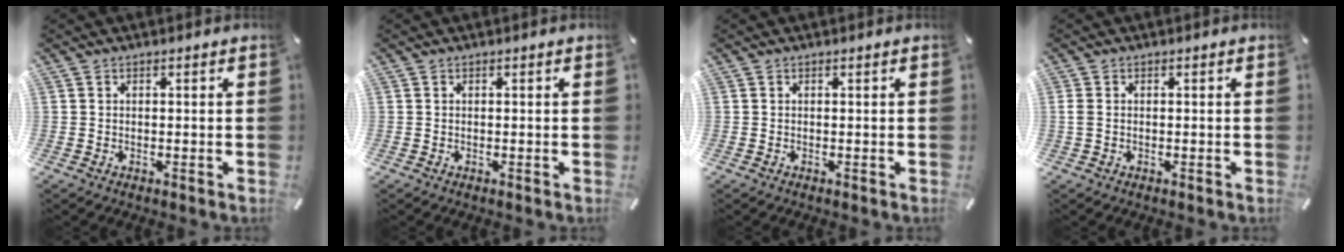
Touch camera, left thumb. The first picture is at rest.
{"total": 0.0}
{"total": 0.0}
{"total": 1.2, "force": [-0.1, 0.7, 1.0], "torque": [-0.027, -0.001, -0.005]}